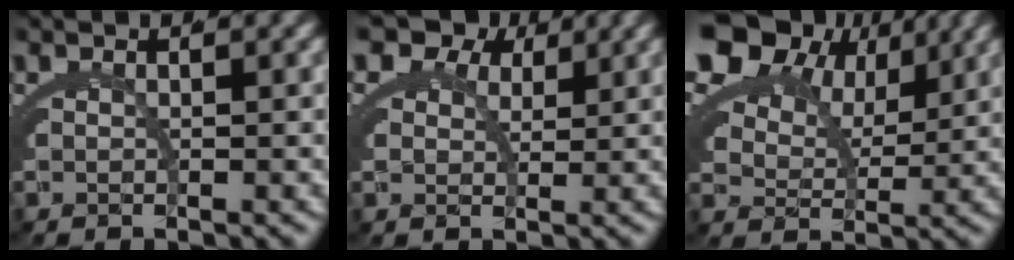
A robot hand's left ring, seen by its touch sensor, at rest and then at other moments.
{"total": 8.2, "force": [3.8, 6.1, 4.0], "torque": [-0.080, -0.004, 0.058]}
{"total": 9.0, "force": [4.5, 5.8, 5.2], "torque": [-0.108, 0.005, 0.074]}